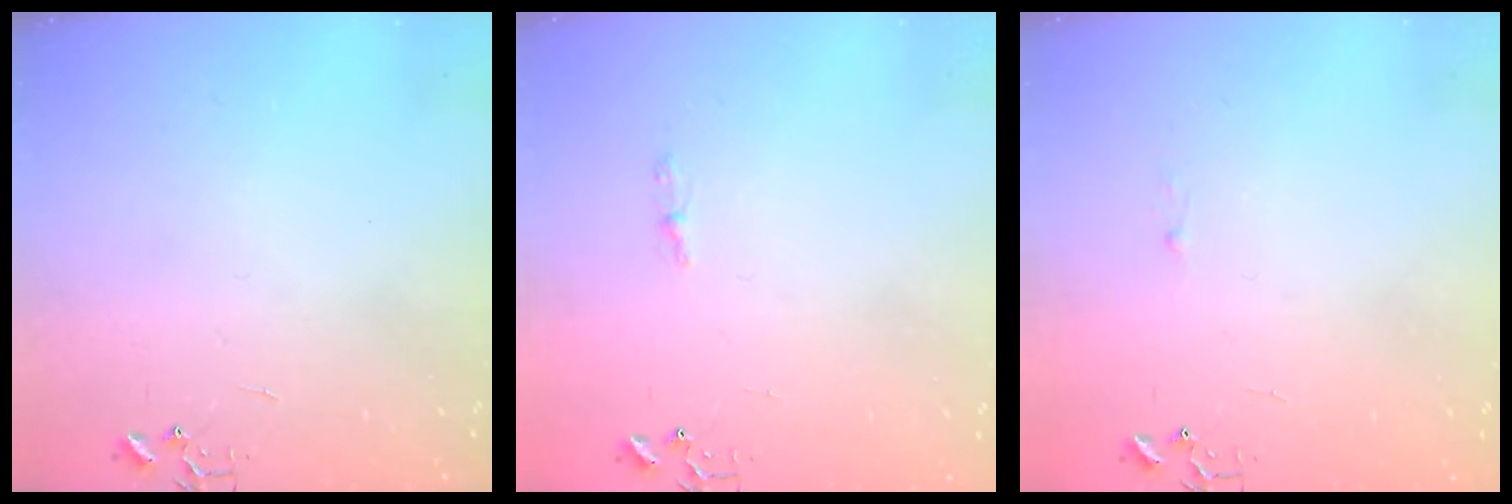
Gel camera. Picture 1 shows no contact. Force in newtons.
{"total": 3.7, "press": 3.7, "slide": 0.5}
{"total": 1.8, "press": 1.8, "slide": 0.2}